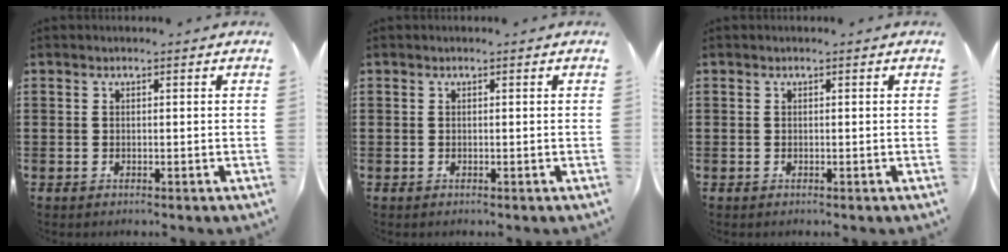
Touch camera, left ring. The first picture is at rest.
{"total": 0.0}
{"total": 0.0}